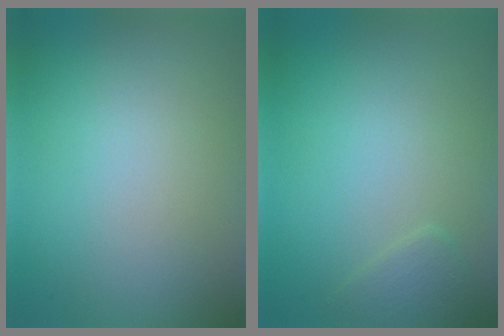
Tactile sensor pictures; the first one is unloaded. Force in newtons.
{"total": 1.2, "press": 1.2, "slide": 0.1}